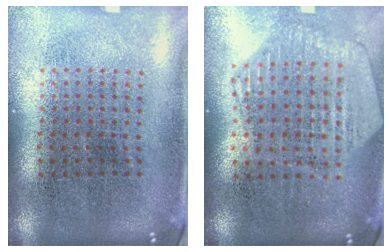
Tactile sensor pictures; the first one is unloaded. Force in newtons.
{"total": 1.2, "press": 1.2, "slide": 0.2}